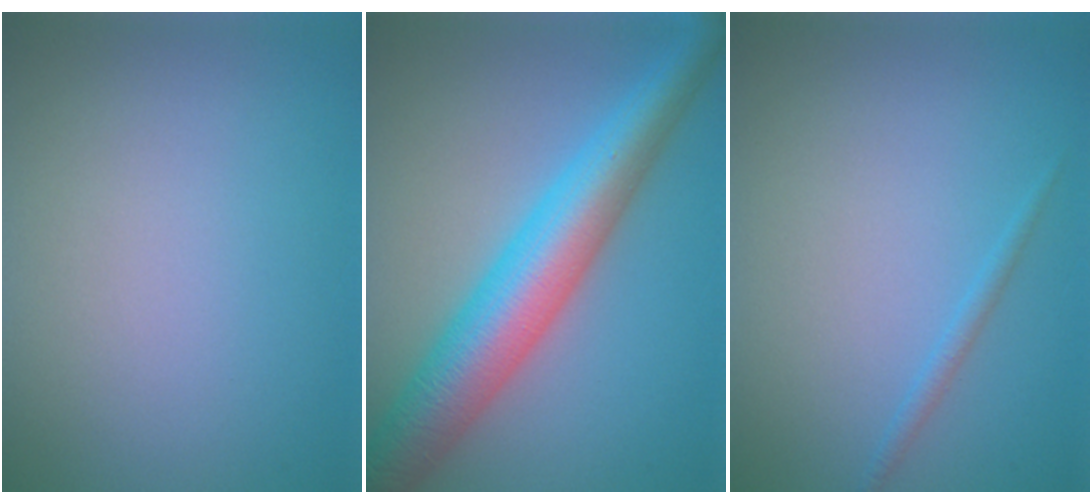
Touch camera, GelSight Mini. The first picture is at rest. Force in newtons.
{"total": 8.4, "press": 8.4, "slide": 0.2}
{"total": 0.9, "press": 0.9, "slide": 0.1}